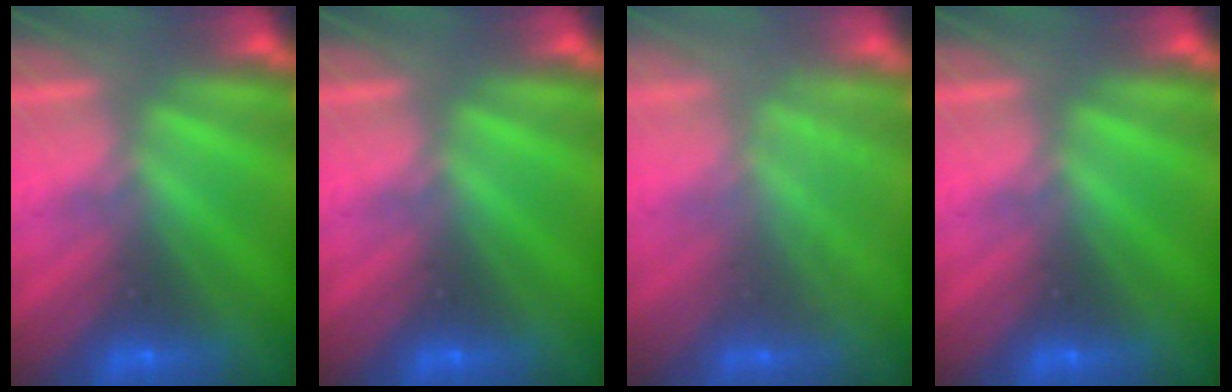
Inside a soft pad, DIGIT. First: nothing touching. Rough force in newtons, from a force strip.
{"total": 0.0}
{"total": 1.8}
{"total": 0.0}